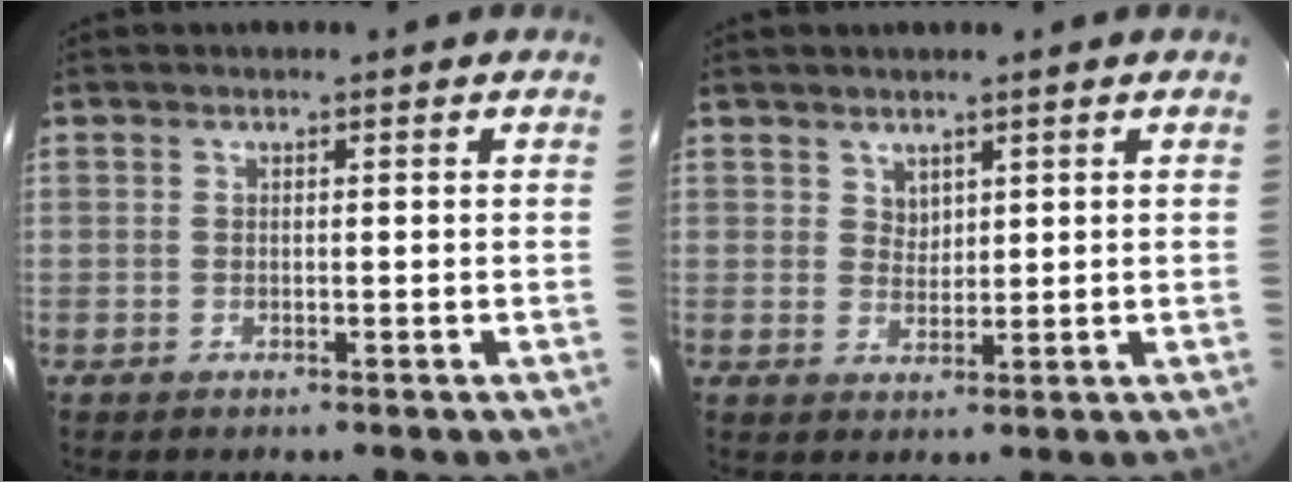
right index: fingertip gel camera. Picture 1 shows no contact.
{"total": 2.1, "force": [1.6, 1.4, 0.3], "torque": [0.001, 0.002, 0.031]}